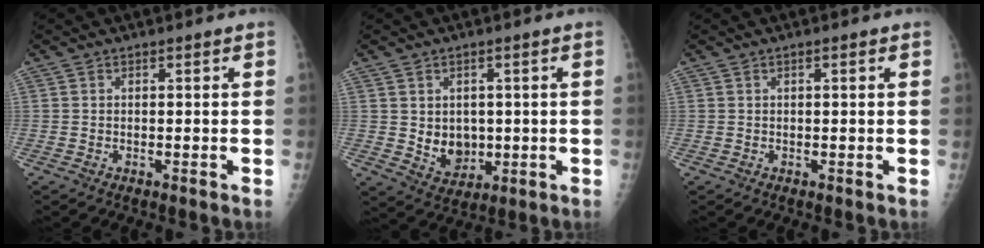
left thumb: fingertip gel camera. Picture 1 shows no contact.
{"total": 6.6, "force": [0.1, 5.3, 4.0], "torque": [-0.033, -0.010, 0.019]}
{"total": 0.9, "force": [0.3, 0.2, 0.8], "torque": [-0.015, 0.002, 0.004]}